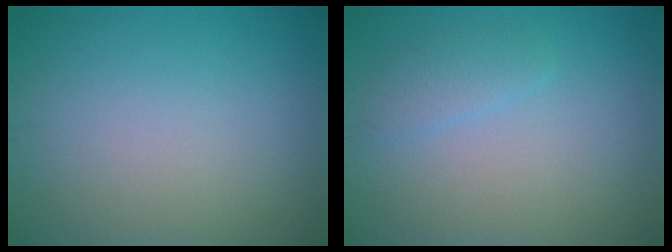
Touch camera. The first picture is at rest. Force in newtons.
{"total": 1.5, "press": 1.5, "slide": 0.1}